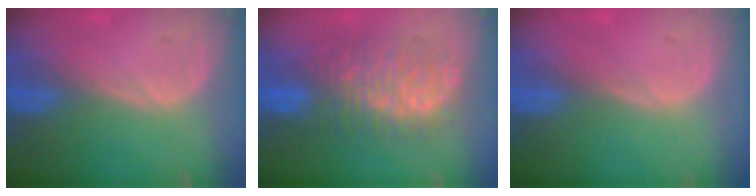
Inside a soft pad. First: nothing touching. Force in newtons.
{"total": 10.1, "press": 10.0, "slide": 1.1}
{"total": 0.0}